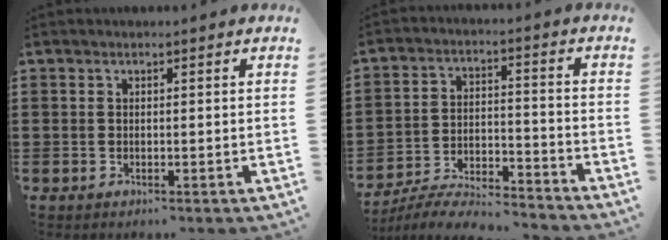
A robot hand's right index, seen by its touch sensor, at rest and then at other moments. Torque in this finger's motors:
{"motor_torque": [0.06, 0.26, -0.23, -0.09]}